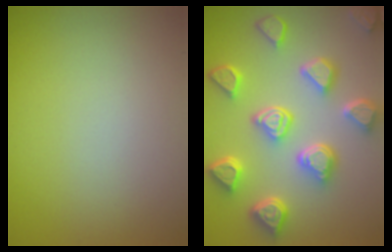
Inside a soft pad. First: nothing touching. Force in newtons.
{"total": 7.2, "press": 5.8, "slide": 4.2}